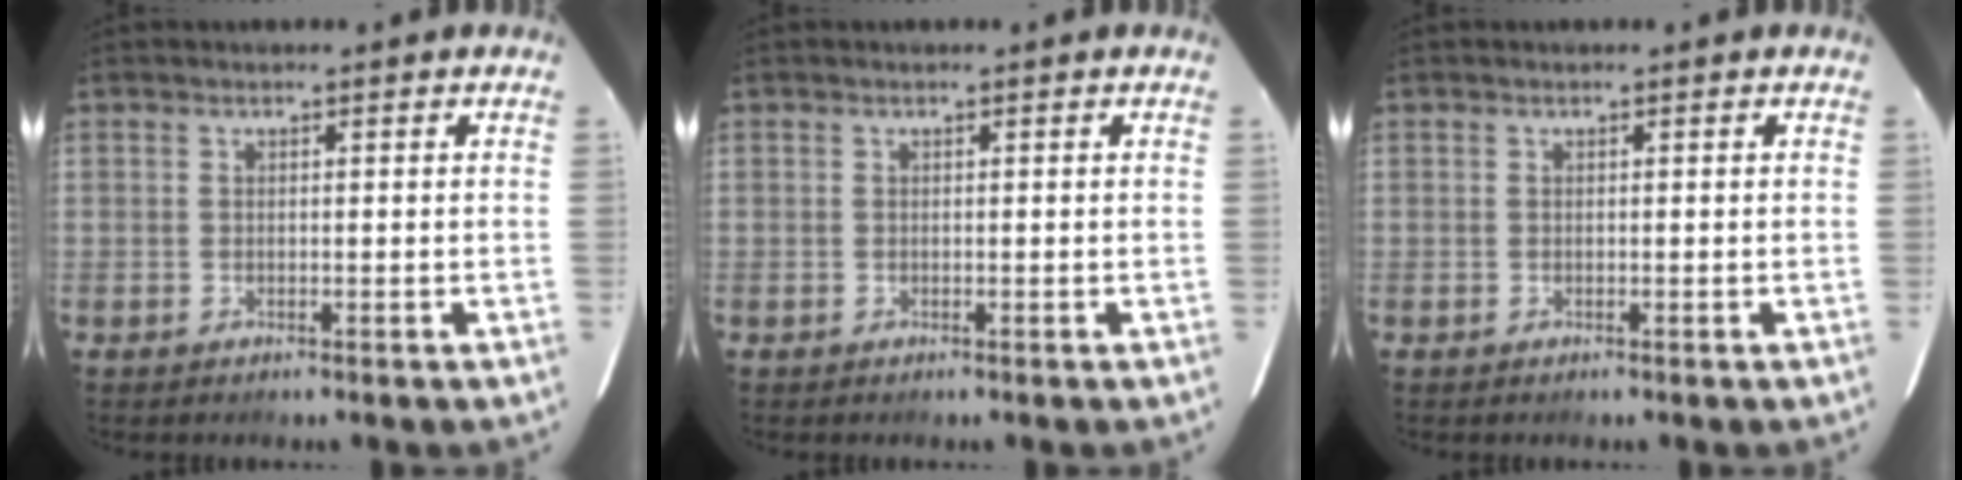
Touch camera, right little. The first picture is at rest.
{"total": 0.0}
{"total": 0.0}